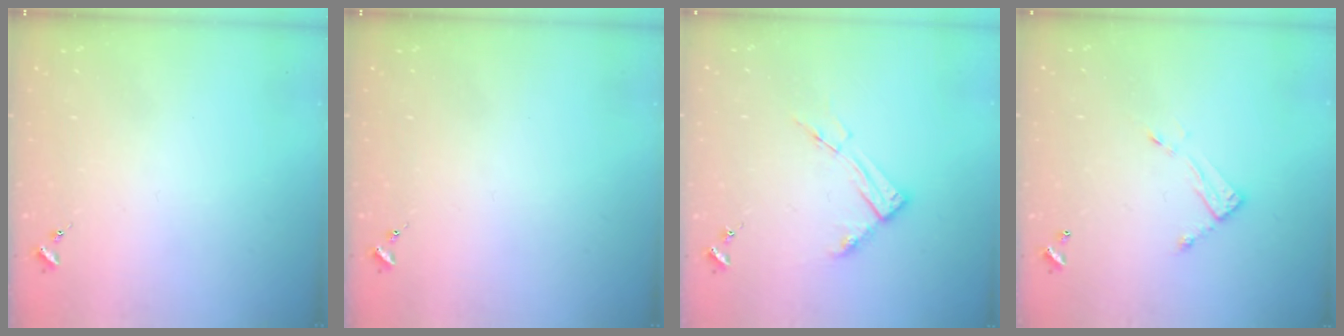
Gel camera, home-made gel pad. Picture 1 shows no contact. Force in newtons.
{"total": 0.0}
{"total": 8.6, "press": 8.5, "slide": 0.9}
{"total": 7.3, "press": 7.3, "slide": 0.3}